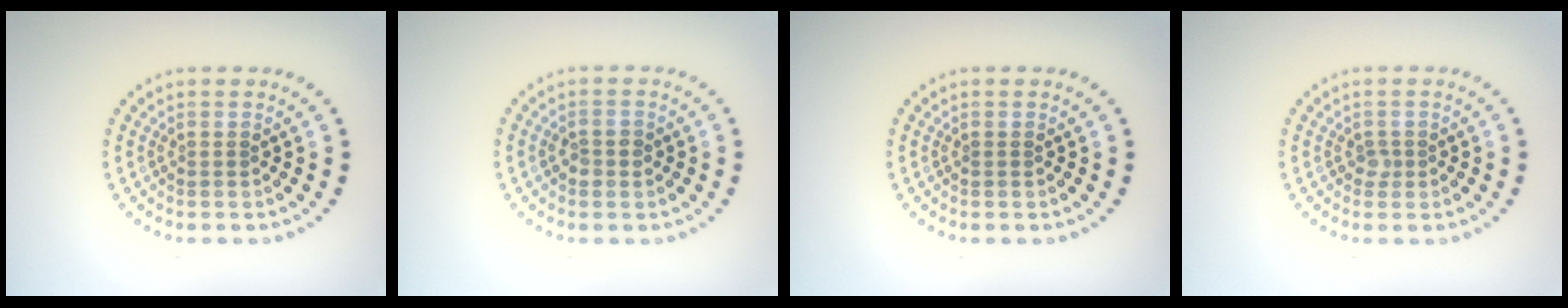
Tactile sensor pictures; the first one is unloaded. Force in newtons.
{"total": 1.4, "press": 1.4, "slide": 0.2}
{"total": 0.0}
{"total": 0.8, "press": 0.6, "slide": 0.5}